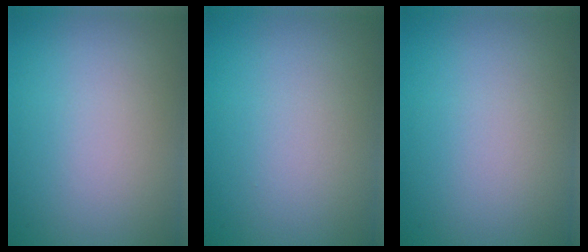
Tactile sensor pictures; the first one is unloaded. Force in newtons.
{"total": 0.0}
{"total": 0.0}